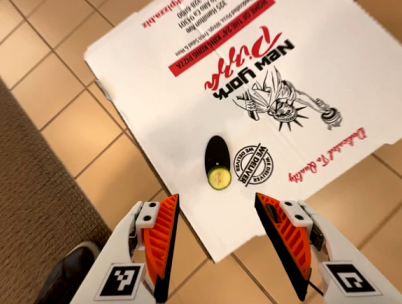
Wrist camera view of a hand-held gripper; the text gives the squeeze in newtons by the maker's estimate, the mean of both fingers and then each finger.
{"total": 0.0}